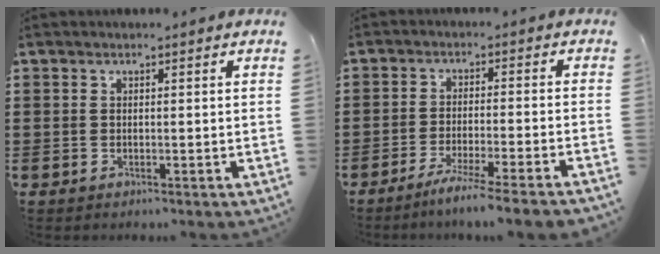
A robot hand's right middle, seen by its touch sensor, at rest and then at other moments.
{"total": 5.0, "force": [-4.3, -0.8, 2.5], "torque": [-0.043, -0.017, -0.080]}